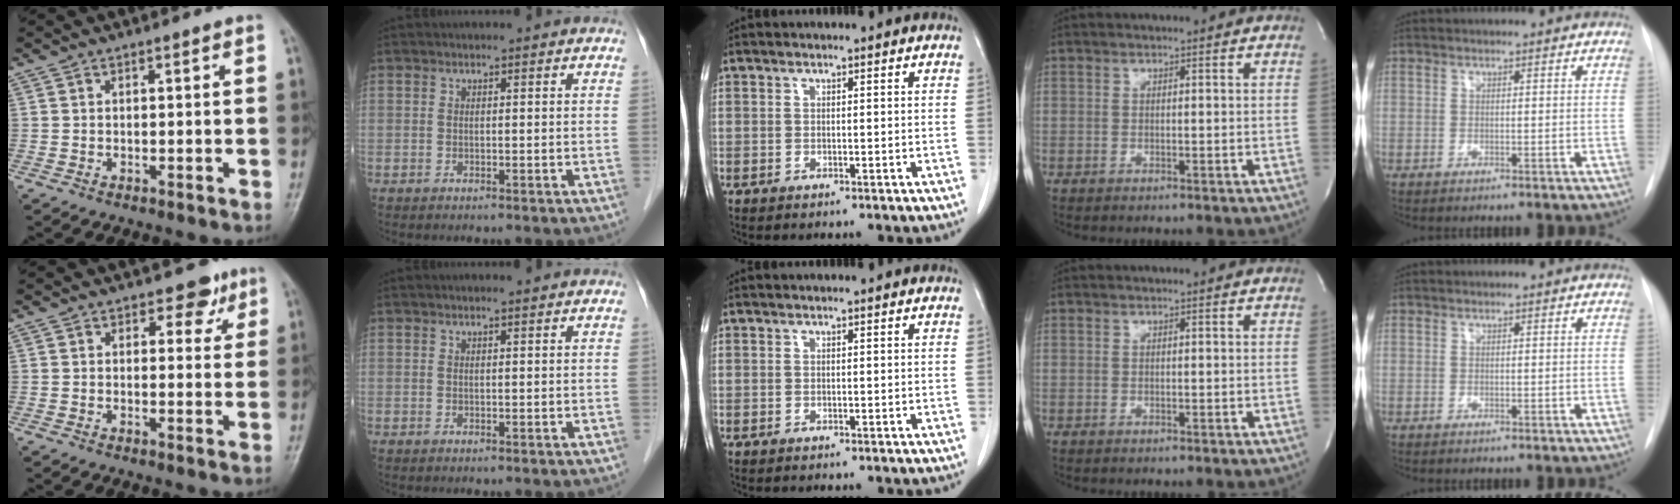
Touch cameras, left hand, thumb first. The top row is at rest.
{"thumb": {"total": 4.1, "force": [2.4, 2.8, 1.8], "torque": [0.009, -0.008, 0.028]}, "index": {"total": 0.8, "force": [0.7, 0.0, 0.4], "torque": [-0.009, 0.005, 0.012]}}